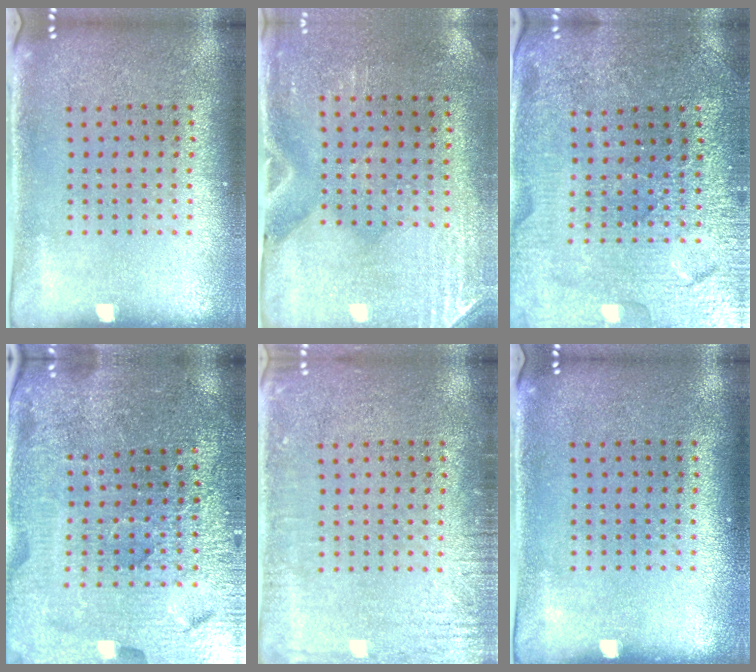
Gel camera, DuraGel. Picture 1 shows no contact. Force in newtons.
{"total": 2.9, "press": 2.5, "slide": 1.4}
{"total": 3.2, "press": 3.2, "slide": 0.1}
{"total": 4.4, "press": 4.2, "slide": 1.1}
{"total": 2.5, "press": 2.5, "slide": 0.3}
{"total": 0.0}